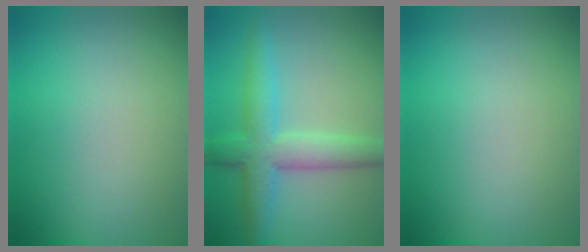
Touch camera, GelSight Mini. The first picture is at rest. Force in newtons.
{"total": 5.4, "press": 5.4, "slide": 0.1}
{"total": 0.0}